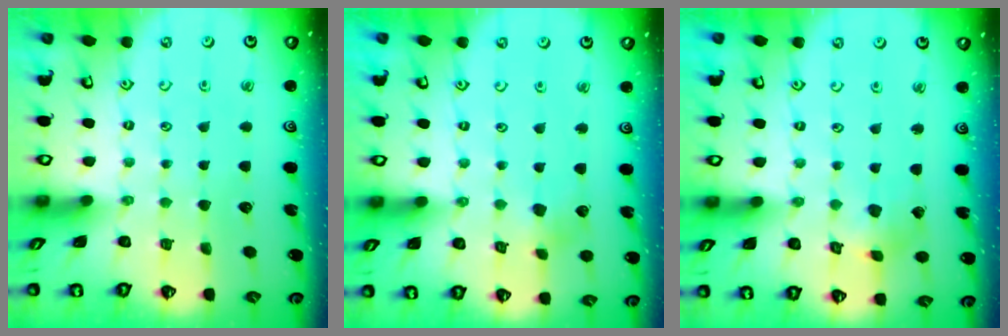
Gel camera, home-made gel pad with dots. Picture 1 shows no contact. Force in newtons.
{"total": 4.0, "press": 4.0, "slide": 0.5}
{"total": 2.0, "press": 2.0, "slide": 0.3}